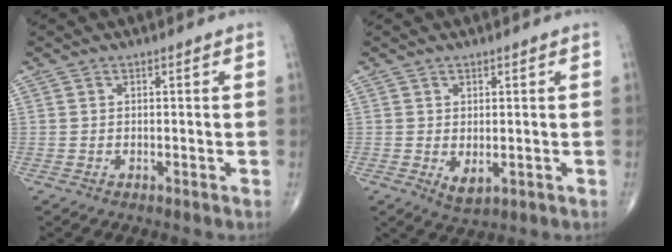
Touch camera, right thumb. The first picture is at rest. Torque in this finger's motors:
{"motor_torque": [-0.19, 0.28, 0.19, 0.22, 0.00]}